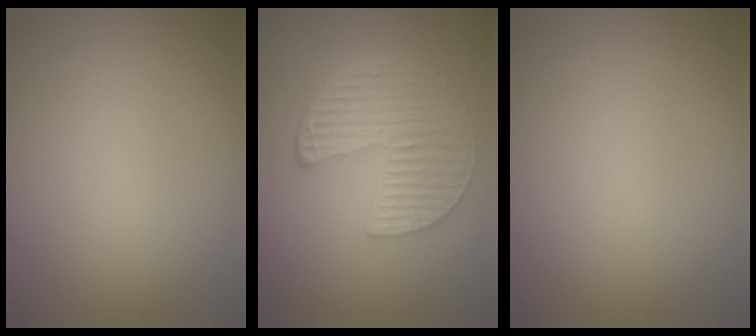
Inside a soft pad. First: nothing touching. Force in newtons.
{"total": 5.8, "press": 4.2, "slide": 4.0}
{"total": 0.0}